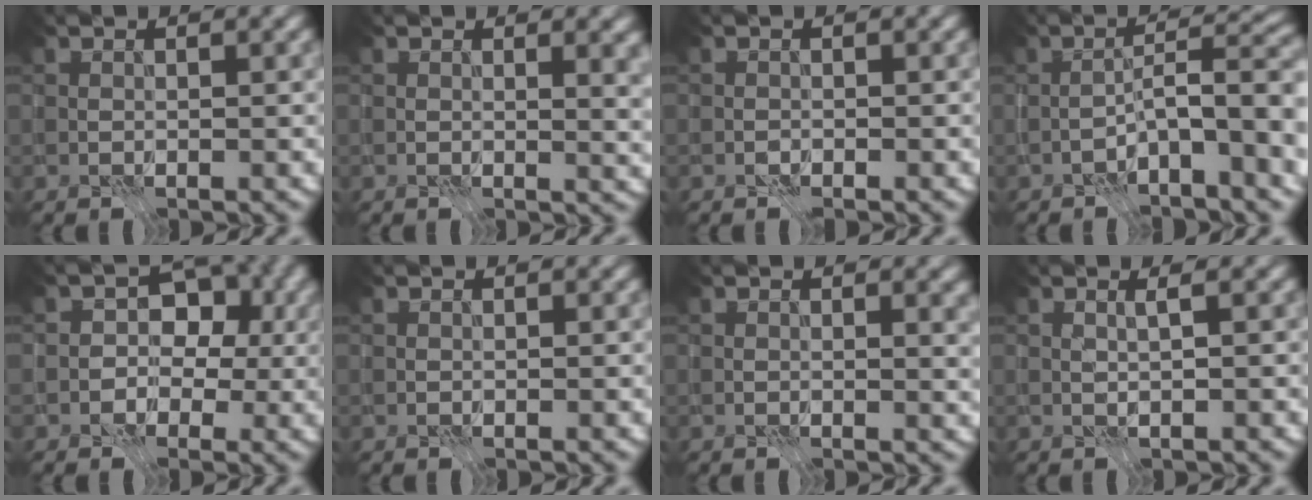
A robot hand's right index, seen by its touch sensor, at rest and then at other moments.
{"total": 2.8, "force": [0.9, 0.9, 2.5], "torque": [-0.026, 0.002, 0.012]}
{"total": 0.0}
{"total": 6.6, "force": [-2.3, 1.6, 6.0], "torque": [-0.088, 0.024, -0.044]}
{"total": 7.7, "force": [0.0, 6.2, 4.5], "torque": [0.006, 0.039, -0.040]}
{"total": 0.0}
{"total": 1.5, "force": [0.5, 0.4, 1.3], "torque": [-0.014, 0.000, 0.006]}
{"total": 0.9, "force": [0.4, 0.0, 0.9], "torque": [-0.020, 0.004, 0.000]}